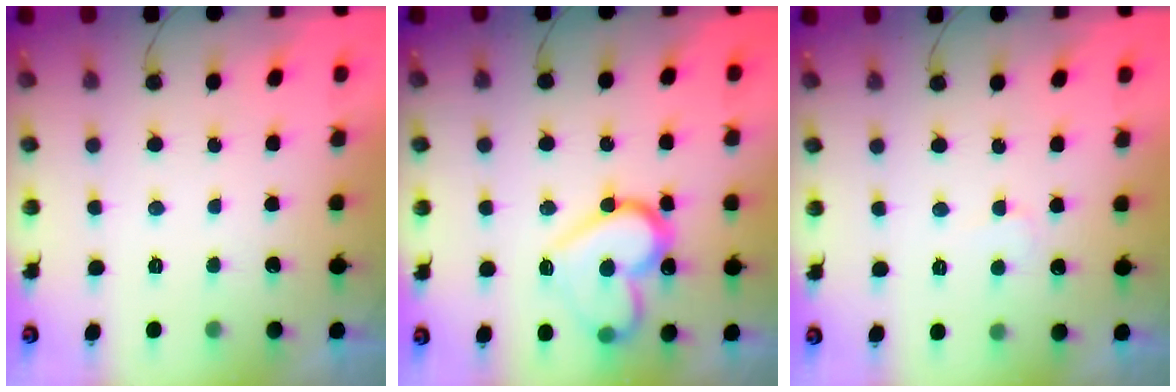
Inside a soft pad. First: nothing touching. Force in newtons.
{"total": 17.9, "press": 17.8, "slide": 0.9}
{"total": 2.7, "press": 2.7, "slide": 0.2}